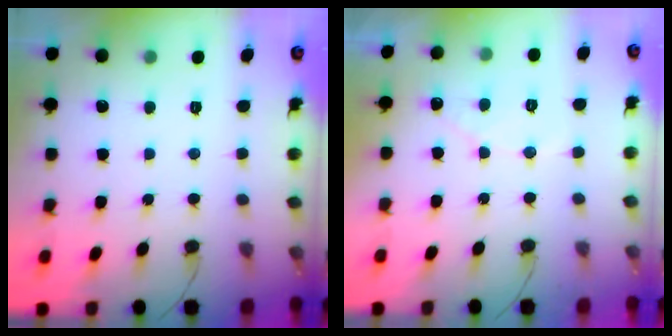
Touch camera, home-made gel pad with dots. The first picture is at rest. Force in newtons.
{"total": 4.9, "press": 4.8, "slide": 0.4}